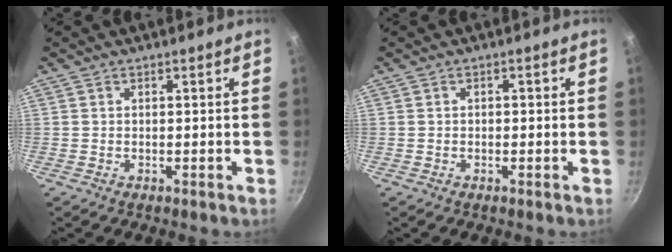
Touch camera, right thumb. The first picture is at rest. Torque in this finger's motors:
{"motor_torque": [0.21, 0.01, 0.12, 0.71, 0.06]}